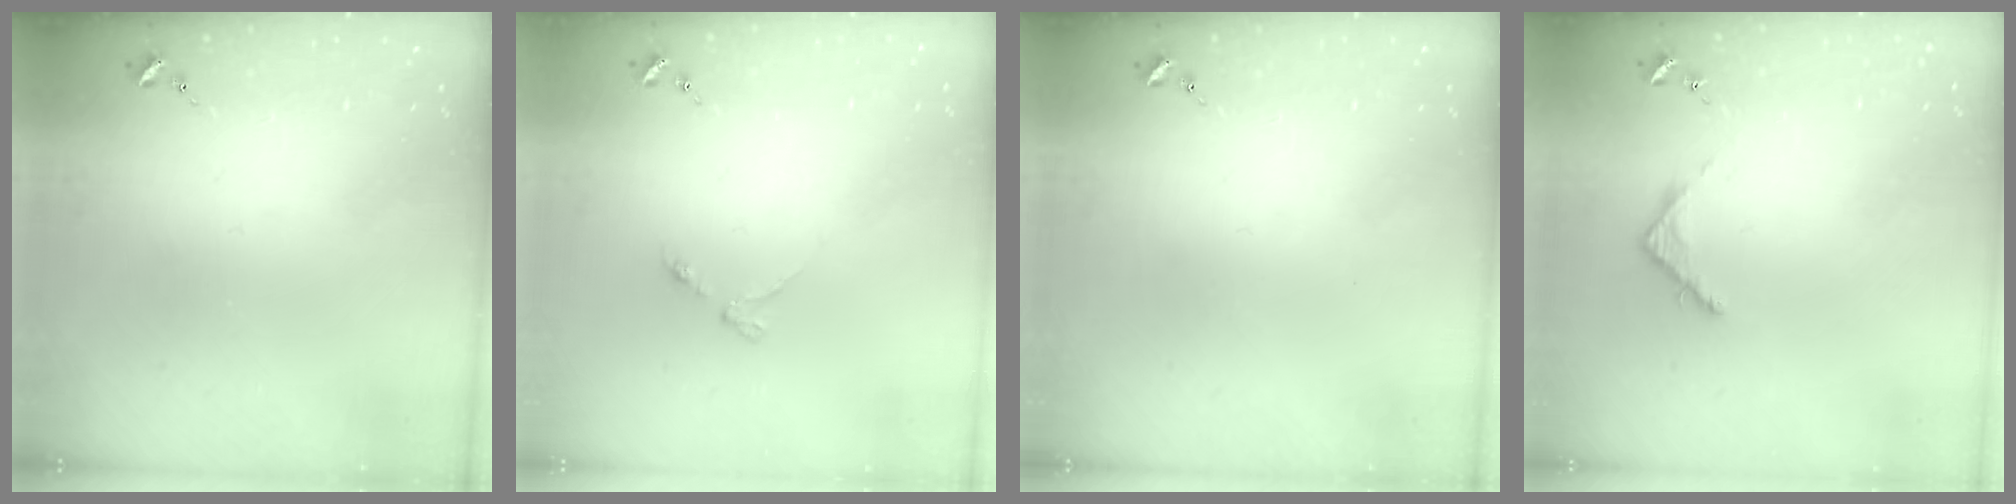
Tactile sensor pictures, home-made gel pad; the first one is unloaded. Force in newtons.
{"total": 3.2, "press": 3.1, "slide": 0.5}
{"total": 0.0}
{"total": 3.5, "press": 3.5, "slide": 0.3}